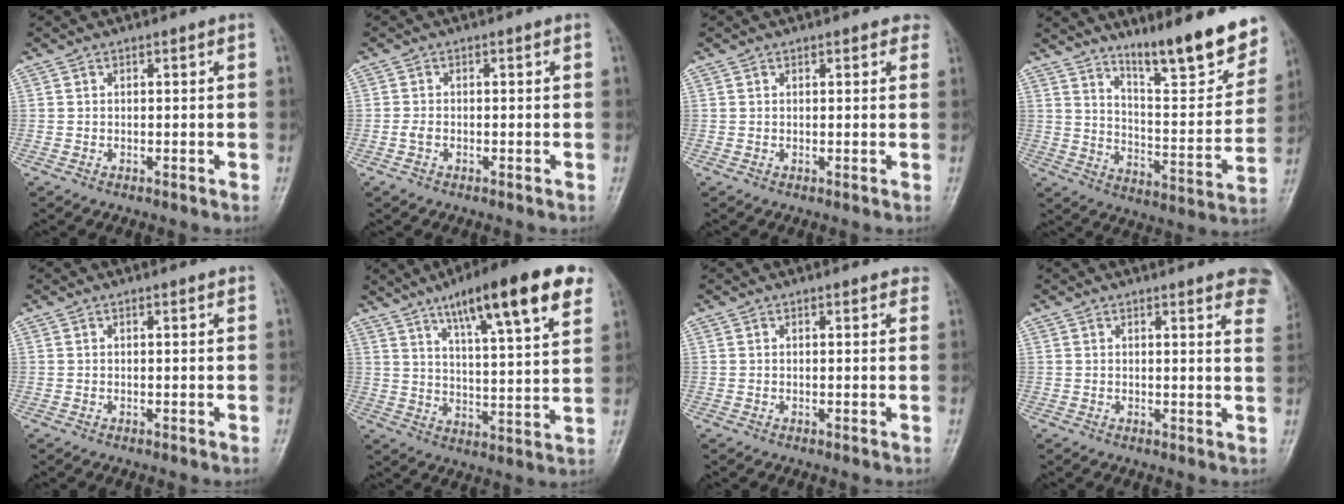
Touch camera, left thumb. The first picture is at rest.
{"total": 1.5, "force": [-0.7, 0.9, 0.9], "torque": [-0.023, 0.002, -0.016]}
{"total": 1.9, "force": [1.4, 1.0, 0.8], "torque": [0.012, -0.001, 0.008]}
{"total": 17.4, "force": [12.9, 3.6, 11.1], "torque": [-0.122, -0.086, 0.206]}
{"total": 0.9, "force": [0.7, 0.2, 0.5], "torque": [-0.005, 0.000, 0.008]}
{"total": 19.7, "force": [11.6, 3.9, 15.5], "torque": [-0.210, -0.031, 0.178]}
{"total": 2.4, "force": [2.1, 0.9, 0.9], "torque": [0.006, -0.002, 0.013]}
{"total": 11.8, "force": [9.2, 2.8, 7.0], "torque": [-0.051, -0.029, 0.085]}